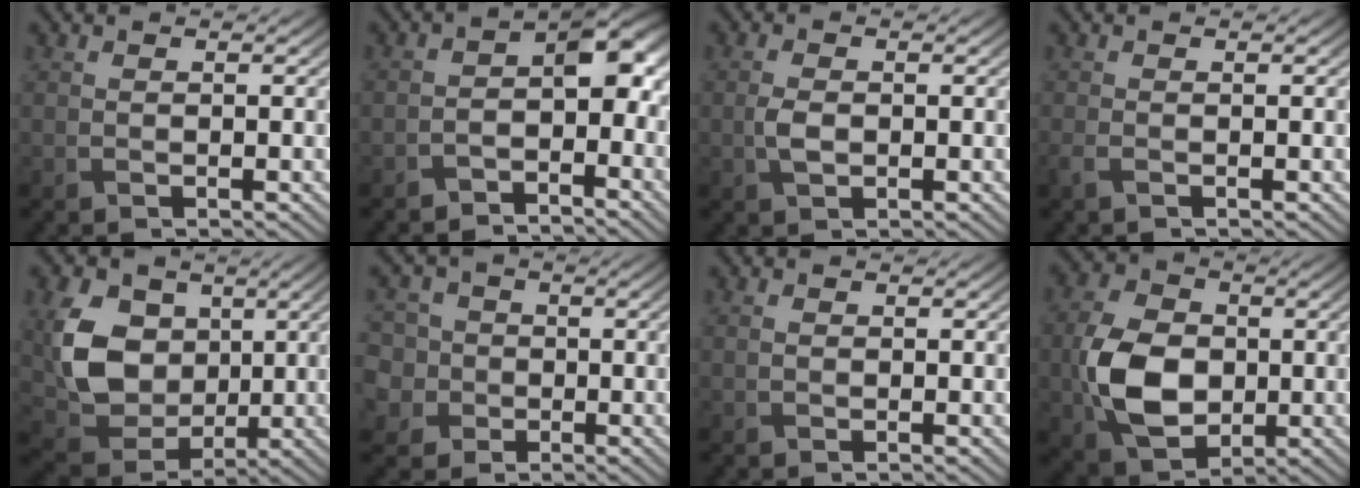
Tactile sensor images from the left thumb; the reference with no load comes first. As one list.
[{"total": 5.8, "force": [-2.8, 2.8, 4.2], "torque": [-0.055, 0.002, -0.060]}, {"total": 2.0, "force": [-0.2, 1.3, 1.5], "torque": [-0.039, 0.000, -0.005]}, {"total": 0.9, "force": [-0.5, 0.3, 0.8], "torque": [-0.021, -0.005, -0.013]}, {"total": 11.0, "force": [1.6, 8.6, 6.8], "torque": [-0.163, -0.005, 0.031]}, {"total": 7.9, "force": [0.0, 7.4, 2.8], "torque": [-0.101, 0.016, -0.040]}, {"total": 0.7, "force": [0.1, 0.6, 0.2], "torque": [-0.006, 0.000, -0.001]}, {"total": 10.0, "force": [-1.1, 7.2, 6.9], "torque": [-0.168, -0.005, -0.027]}]